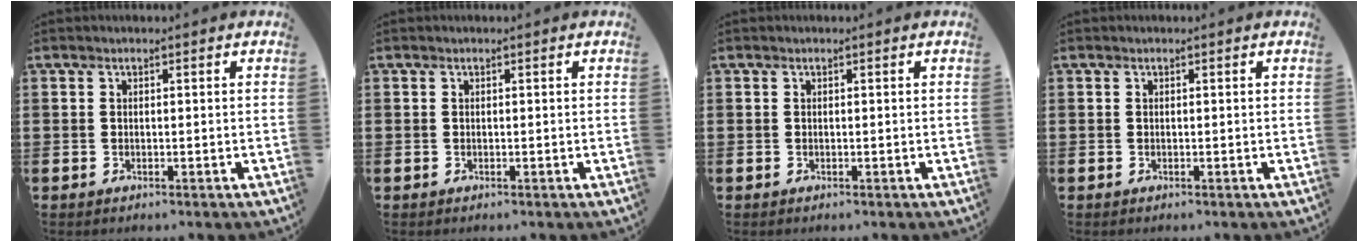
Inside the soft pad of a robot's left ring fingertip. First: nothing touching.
{"total": 0.0}
{"total": 0.0}
{"total": 0.0}